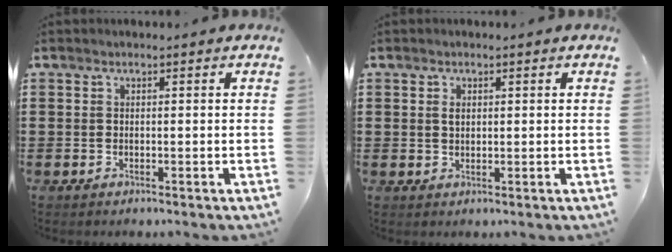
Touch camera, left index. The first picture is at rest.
{"total": 1.3, "force": [0.4, 0.9, 0.9], "torque": [-0.019, 0.006, 0.008]}